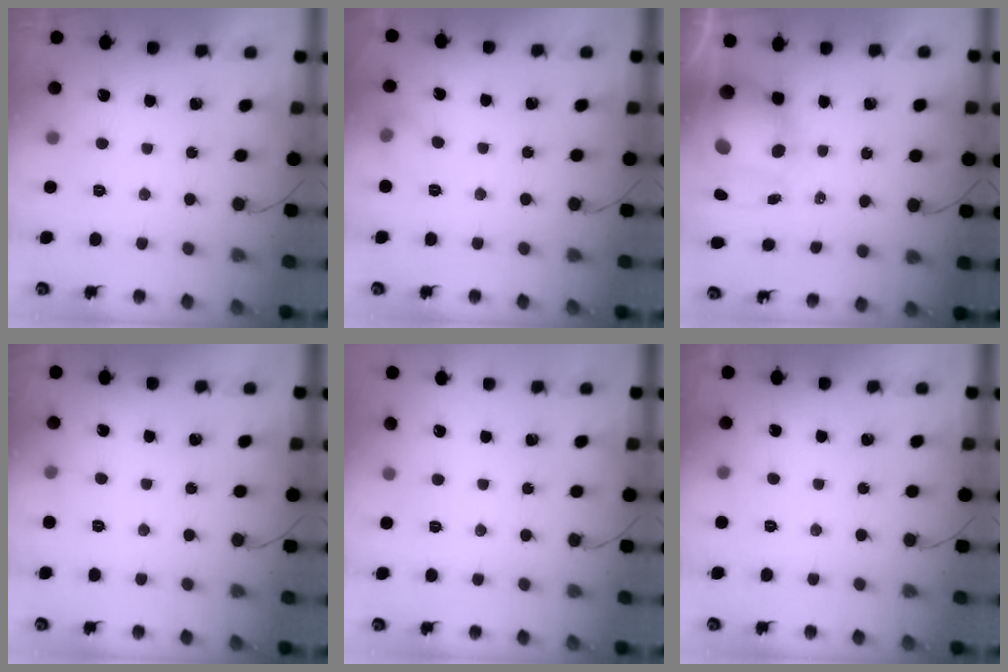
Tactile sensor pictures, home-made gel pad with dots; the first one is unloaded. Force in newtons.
{"total": 5.3, "press": 5.0, "slide": 1.8}
{"total": 12.5, "press": 12.1, "slide": 3.1}
{"total": 2.5, "press": 2.3, "slide": 1.1}
{"total": 0.0}
{"total": 2.4, "press": 2.2, "slide": 0.9}